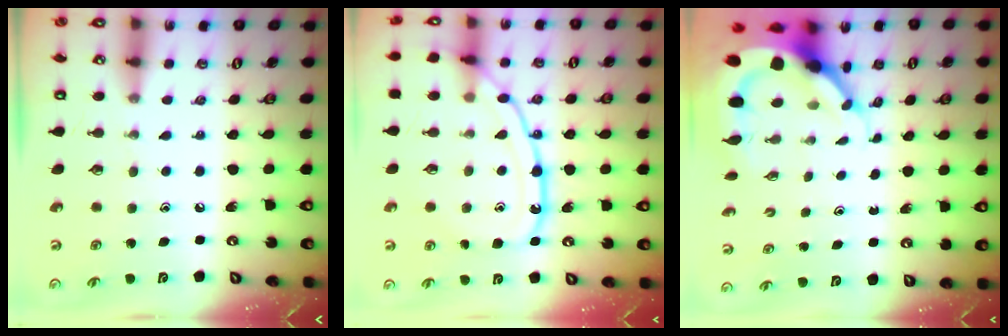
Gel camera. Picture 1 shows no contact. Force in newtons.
{"total": 14.9, "press": 14.8, "slide": 1.2}
{"total": 9.0, "press": 9.0, "slide": 1.2}